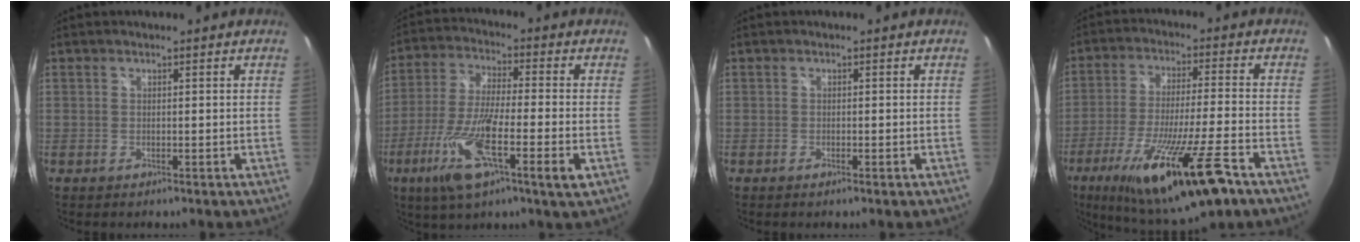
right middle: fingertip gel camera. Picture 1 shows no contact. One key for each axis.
{"total": 14.7, "fx": -5.3, "fy": 2.0, "fz": 13.6, "tx": -0.278, "ty": -0.022, "tz": -0.101}
{"total": 0.7, "fx": -0.3, "fy": -0.1, "fz": 0.6, "tx": -0.009, "ty": 0.000, "tz": -0.007}
{"total": 21.0, "fx": -12.1, "fy": 2.2, "fz": 17.0, "tx": -0.318, "ty": -0.068, "tz": -0.198}